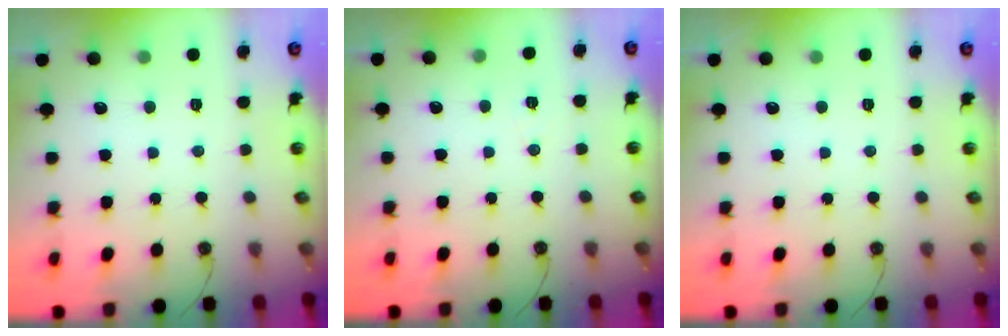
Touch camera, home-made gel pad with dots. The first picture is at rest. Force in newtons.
{"total": 5.9, "press": 3.8, "slide": 4.5}
{"total": 0.0}